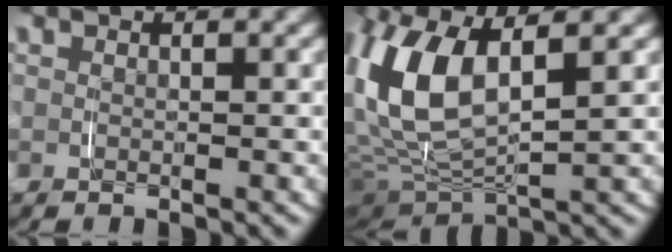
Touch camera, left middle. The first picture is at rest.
{"total": 9.1, "force": [1.7, 5.3, 7.2], "torque": [-0.192, 0.002, 0.031]}